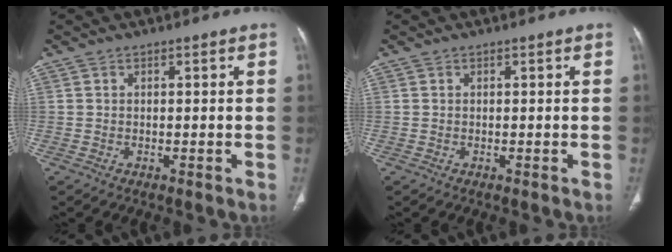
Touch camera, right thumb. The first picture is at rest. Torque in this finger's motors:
{"motor_torque": [-0.15, 0.15, -0.11, 0.11, 0.01]}